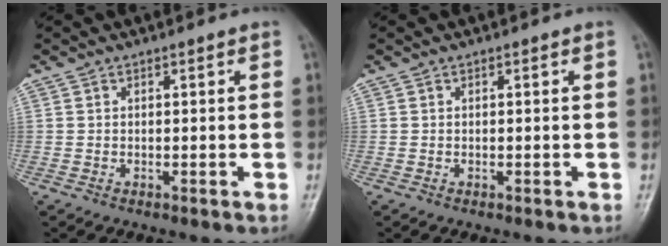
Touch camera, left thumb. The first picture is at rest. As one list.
[{"total": 0.0}]